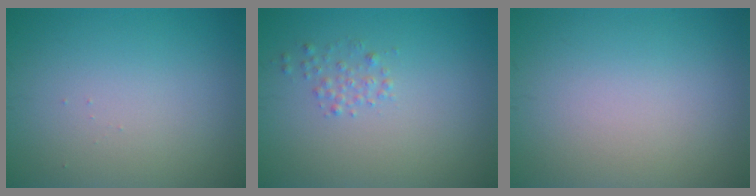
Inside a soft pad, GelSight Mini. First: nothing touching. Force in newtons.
{"total": 1.1, "press": 1.1, "slide": 0.0}
{"total": 0.0}